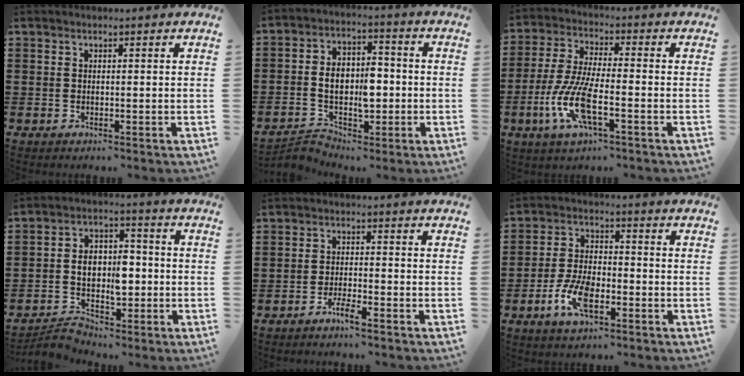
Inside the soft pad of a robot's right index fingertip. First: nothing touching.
{"total": 8.8, "force": [-1.2, 6.0, 6.4], "torque": [-0.117, 0.011, -0.024]}
{"total": 9.6, "force": [-3.8, 2.6, 8.4], "torque": [-0.200, -0.019, -0.075]}
{"total": 8.0, "force": [-1.9, 5.6, 5.3], "torque": [-0.090, 0.014, -0.036]}
{"total": 2.2, "force": [-1.9, 0.0, 1.1], "torque": [-0.026, -0.001, -0.038]}
{"total": 7.3, "force": [-3.2, 3.2, 5.7], "torque": [-0.136, -0.007, -0.063]}